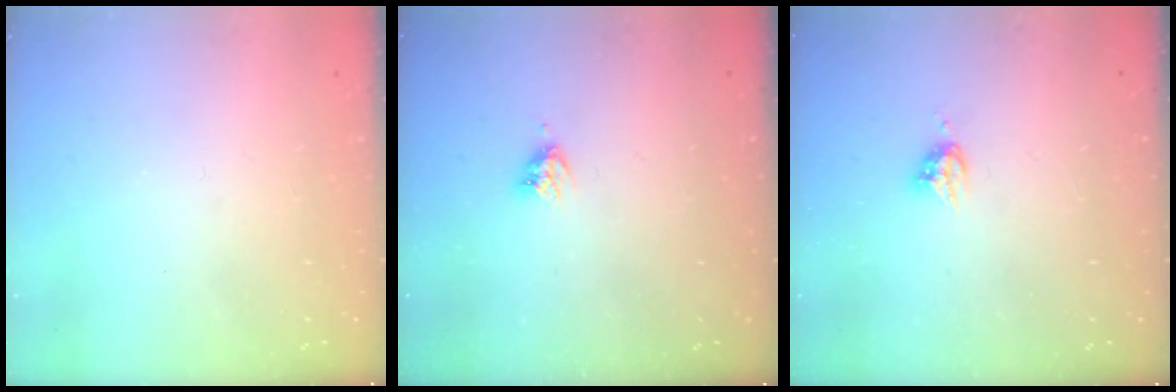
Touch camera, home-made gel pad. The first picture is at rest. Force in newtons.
{"total": 3.7, "press": 3.7, "slide": 0.5}
{"total": 4.6, "press": 4.6, "slide": 0.5}